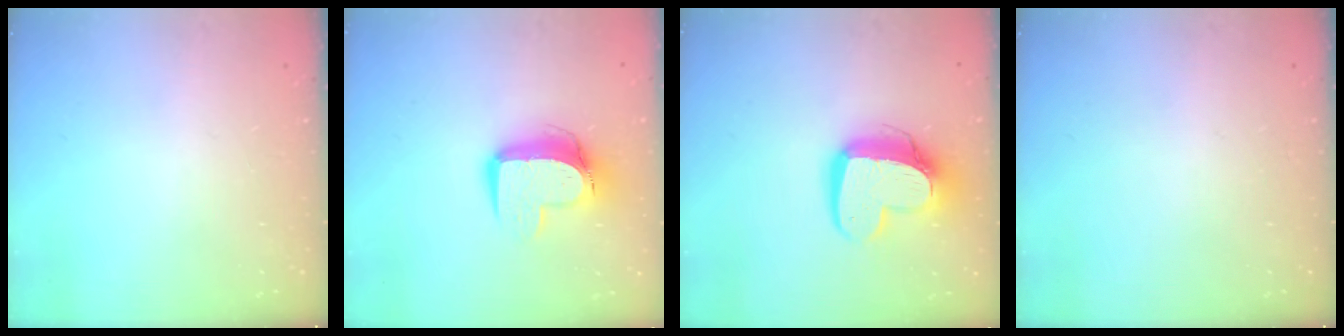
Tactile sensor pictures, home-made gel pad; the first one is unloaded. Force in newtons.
{"total": 12.2, "press": 12.1, "slide": 1.2}
{"total": 14.4, "press": 14.3, "slide": 1.3}
{"total": 0.0}